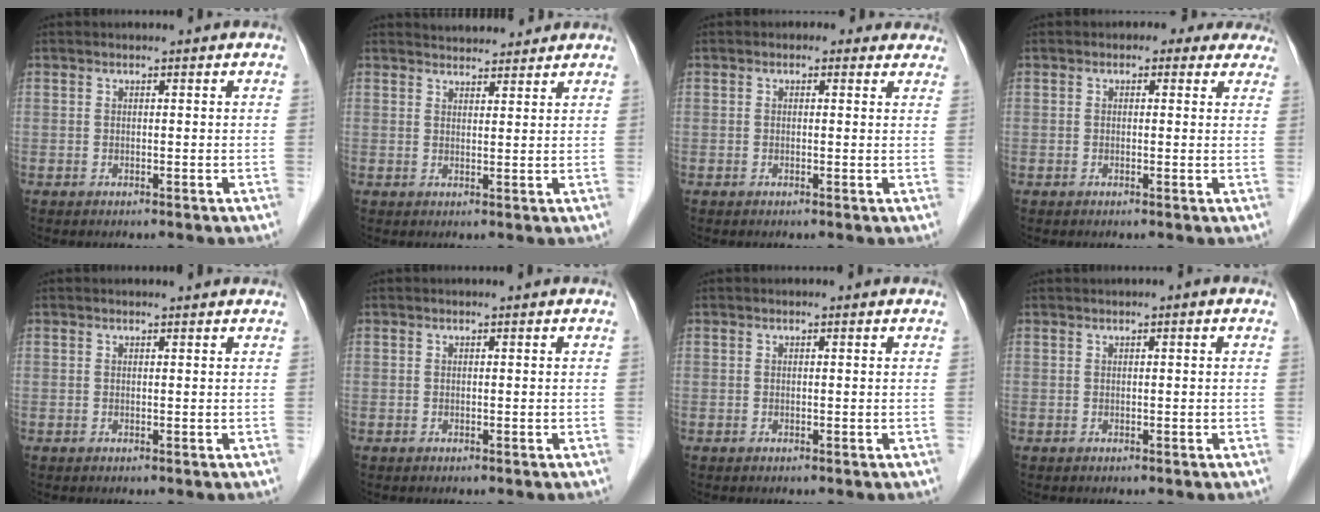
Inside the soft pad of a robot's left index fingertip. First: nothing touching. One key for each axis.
{"total": 5.8, "fx": 5.6, "fy": 1.3, "fz": 0.9, "tx": -0.011, "ty": 0.019, "tz": 0.073}
{"total": 2.7, "fx": 2.0, "fy": 1.7, "fz": 0.6, "tx": 0.005, "ty": 0.007, "tz": 0.009}
{"total": 4.4, "fx": 3.3, "fy": 2.6, "fz": 1.1, "tx": 0.003, "ty": 0.009, "tz": 0.022}
{"total": 1.6, "fx": 1.5, "fy": 0.2, "fz": 0.2, "tx": -0.011, "ty": 0.004, "tz": 0.016}
{"total": 0.0}
{"total": 0.0}
{"total": 0.7, "fx": 0.4, "fy": 0.1, "fz": 0.6, "tx": -0.011, "ty": 0.005, "tz": 0.005}